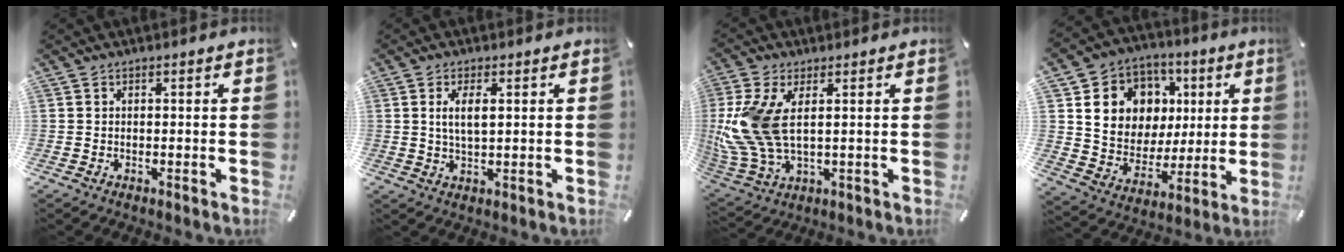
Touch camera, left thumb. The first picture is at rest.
{"total": 4.4, "force": [1.1, 1.7, 3.9], "torque": [-0.082, 0.005, 0.017]}
{"total": 13.4, "force": [2.5, 6.8, 11.3], "torque": [-0.253, -0.014, 0.050]}
{"total": 12.9, "force": [3.5, 11.8, 3.8], "torque": [-0.067, -0.014, 0.076]}